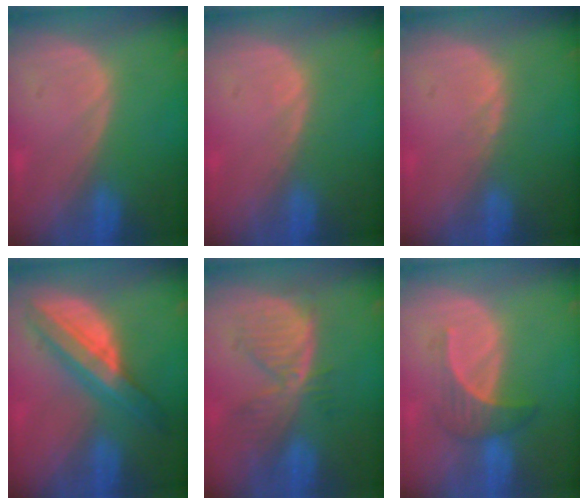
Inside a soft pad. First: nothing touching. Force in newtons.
{"total": 0.5, "press": 0.5, "slide": 0.1}
{"total": 0.8, "press": 0.8, "slide": 0.3}
{"total": 7.6, "press": 7.6, "slide": 0.3}
{"total": 6.8, "press": 6.3, "slide": 2.6}
{"total": 3.8, "press": 3.8, "slide": 0.8}